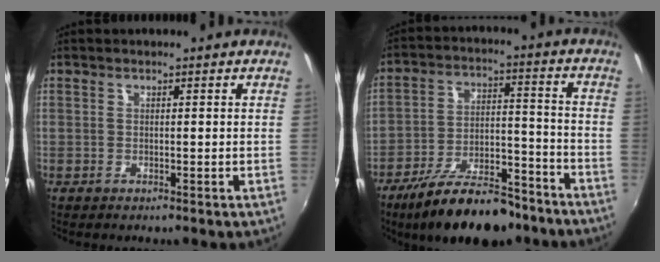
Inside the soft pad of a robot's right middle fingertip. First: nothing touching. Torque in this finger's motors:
{"motor_torque": [0.98, -1.16, 0.17, 0.01]}